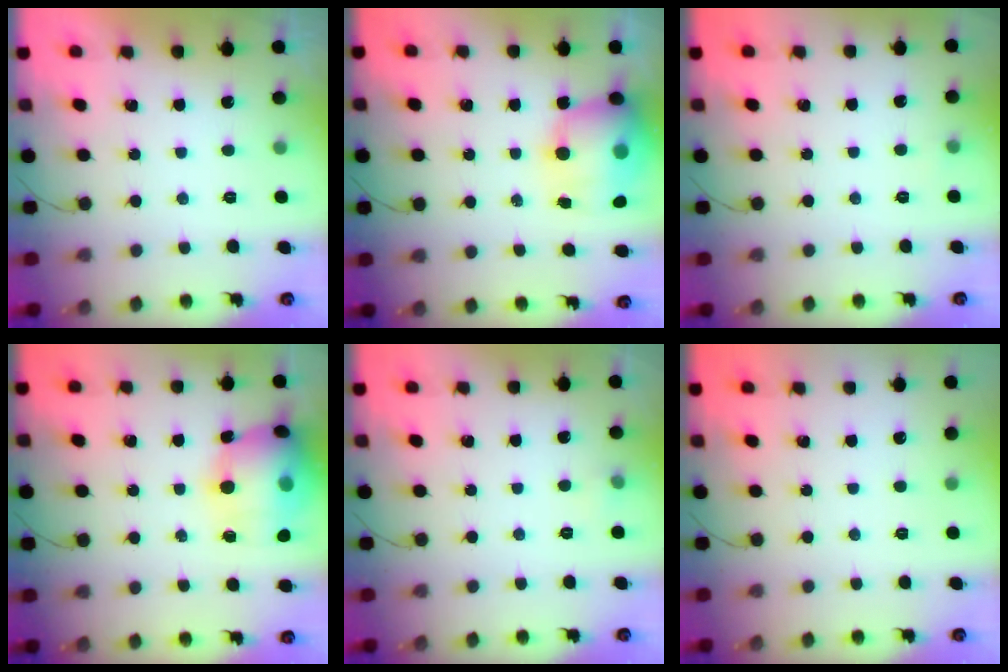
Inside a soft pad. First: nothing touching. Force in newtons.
{"total": 15.8, "press": 15.3, "slide": 3.7}
{"total": 3.4, "press": 2.1, "slide": 2.7}
{"total": 17.6, "press": 17.4, "slide": 2.8}
{"total": 3.4, "press": 3.2, "slide": 1.1}
{"total": 0.0}